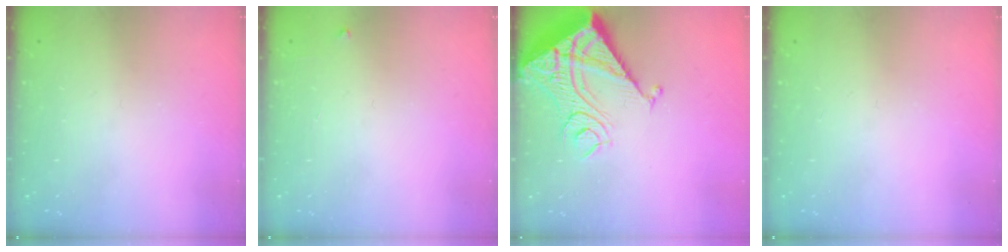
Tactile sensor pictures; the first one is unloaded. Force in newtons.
{"total": 2.3, "press": 2.3, "slide": 0.3}
{"total": 16.7, "press": 16.6, "slide": 2.1}
{"total": 0.0}